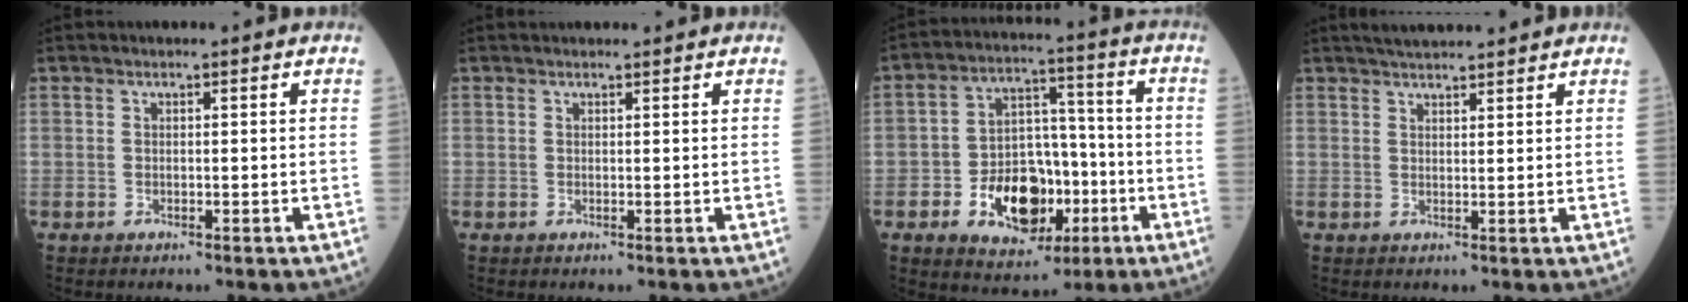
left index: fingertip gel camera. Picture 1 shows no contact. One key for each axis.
{"total": 2.5, "fx": 2.4, "fy": 0.3, "fz": 0.5, "tx": -0.006, "ty": 0.024, "tz": 0.032}
{"total": 13.2, "fx": -4.8, "fy": 8.2, "fz": 9.2, "tx": -0.168, "ty": 0.018, "tz": -0.068}
{"total": 5.6, "fx": 5.1, "fy": 0.5, "fz": 2.2, "tx": -0.032, "ty": 0.031, "tz": 0.081}